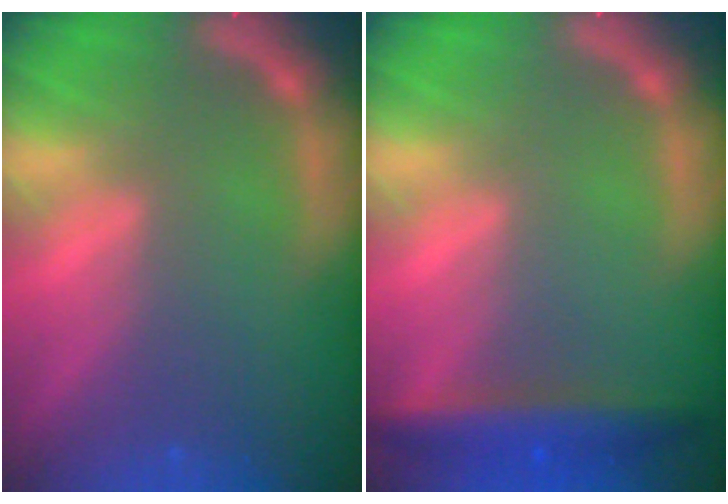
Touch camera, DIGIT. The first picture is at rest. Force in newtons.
{"total": 4.5}